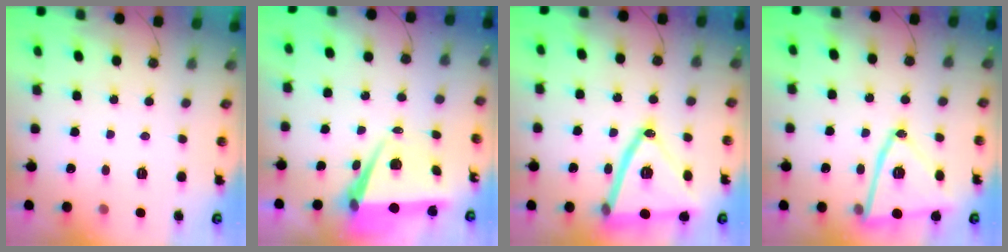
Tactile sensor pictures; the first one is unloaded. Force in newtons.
{"total": 7.2, "press": 5.8, "slide": 4.3}
{"total": 24.8, "press": 24.6, "slide": 3.4}
{"total": 16.3, "press": 16.2, "slide": 2.5}